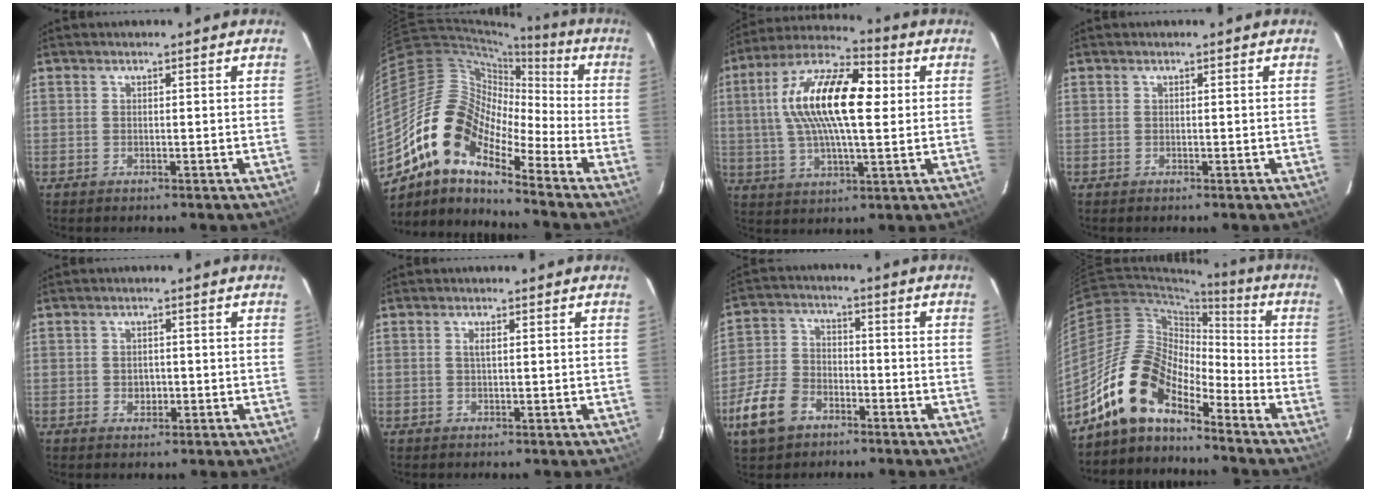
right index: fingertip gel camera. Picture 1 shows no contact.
{"total": 15.2, "force": [-10.0, 6.2, 9.5], "torque": [-0.156, 0.006, -0.208]}
{"total": 18.2, "force": [3.1, 6.4, 16.8], "torque": [-0.317, 0.024, 0.043]}
{"total": 0.0}
{"total": 2.1, "force": [-0.4, 1.9, 0.9], "torque": [-0.014, 0.001, -0.003]}
{"total": 1.1, "force": [0.3, 0.2, 1.0], "torque": [-0.019, 0.002, 0.005]}
{"total": 10.7, "force": [-6.2, 6.8, 5.4], "torque": [-0.137, 0.008, -0.120]}
{"total": 13.3, "force": [-10.6, 5.1, 6.3], "torque": [-0.109, 0.018, -0.213]}